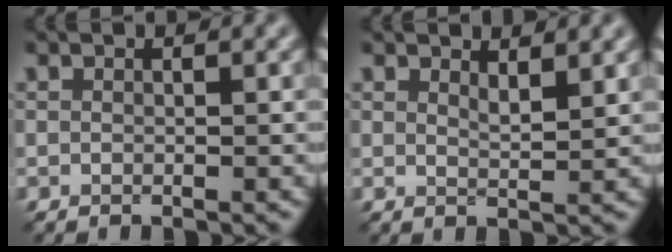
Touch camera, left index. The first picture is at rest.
{"total": 1.7, "force": [1.4, 0.3, 0.9], "torque": [-0.014, -0.001, 0.025]}